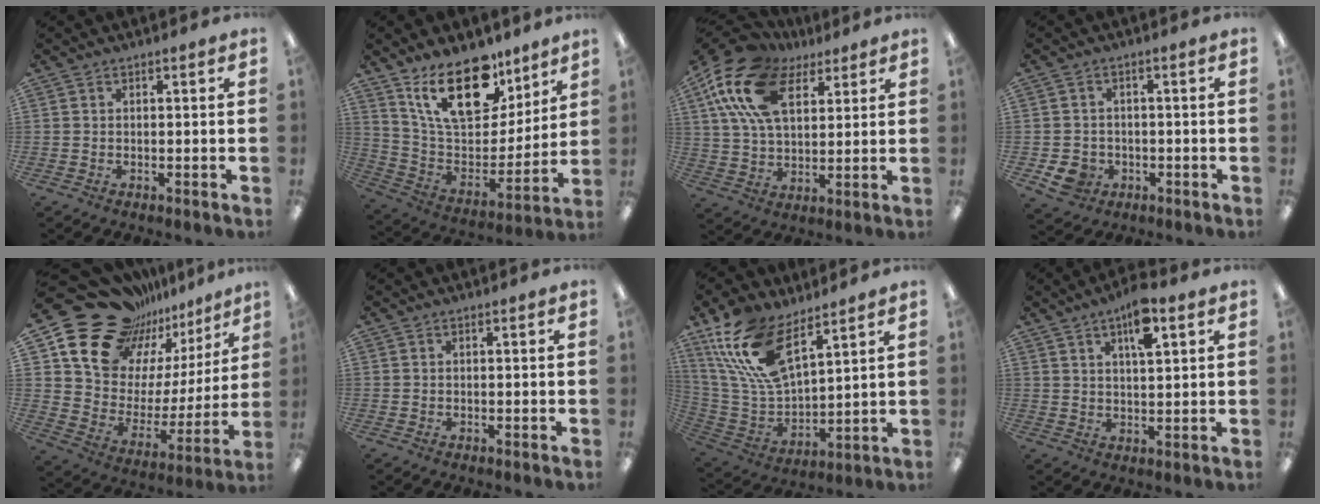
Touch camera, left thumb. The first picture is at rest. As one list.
[{"total": 21.9, "force": [13.7, 11.2, 13.0], "torque": [-0.227, -0.078, 0.245]}, {"total": 19.6, "force": [9.9, 11.0, 12.8], "torque": [-0.274, -0.024, 0.174]}, {"total": 5.6, "force": [-2.1, 4.7, 2.1], "torque": [-0.045, 0.008, -0.039]}, {"total": 22.1, "force": [17.5, 12.5, 5.4], "torque": [-0.108, -0.135, 0.336]}, {"total": 0.0}, {"total": 19.4, "force": [11.3, 9.2, 12.9], "torque": [-0.294, -0.044, 0.205]}, {"total": 7.9, "force": [4.6, 2.6, 5.9], "torque": [-0.093, -0.010, 0.073]}]